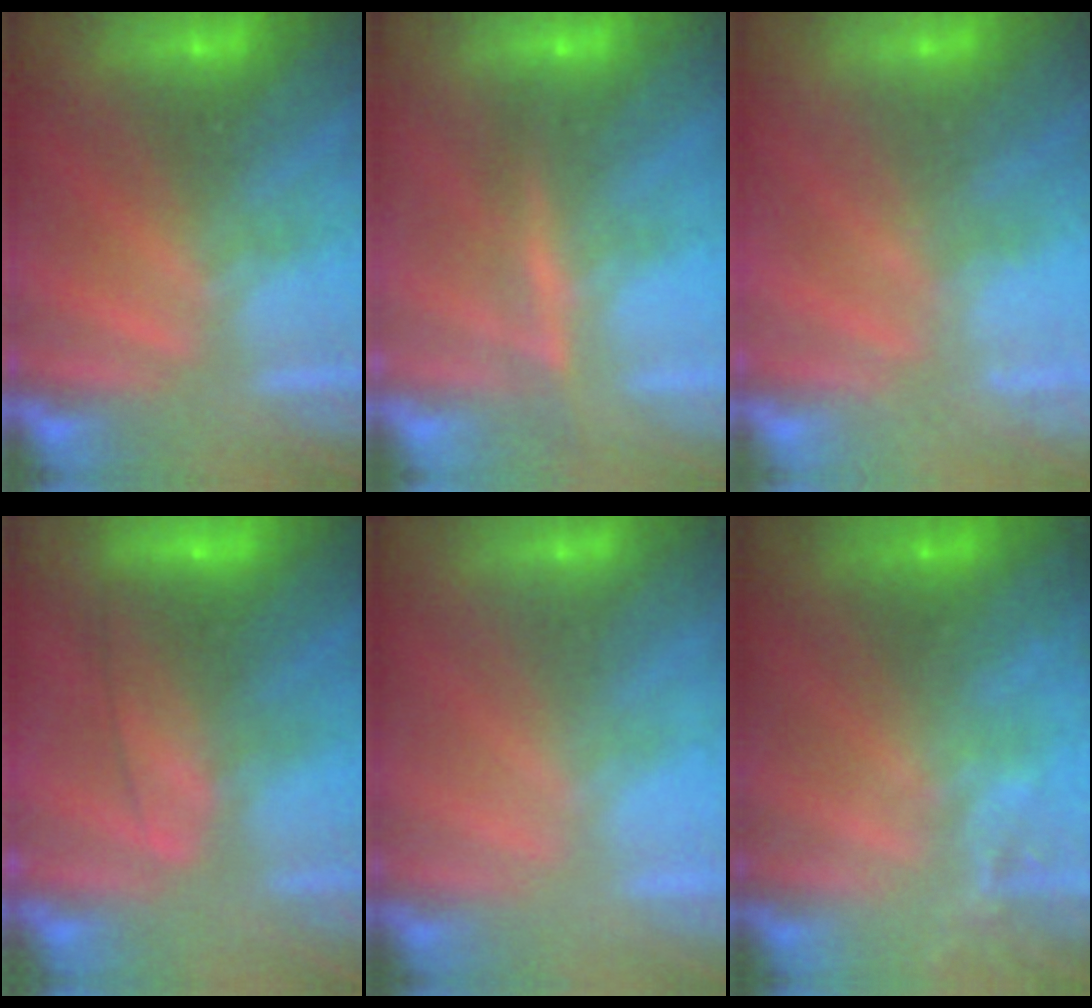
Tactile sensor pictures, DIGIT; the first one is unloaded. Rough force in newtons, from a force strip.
{"total": 4.6}
{"total": 2.4}
{"total": 6.6}
{"total": 2.1}
{"total": 2.3}